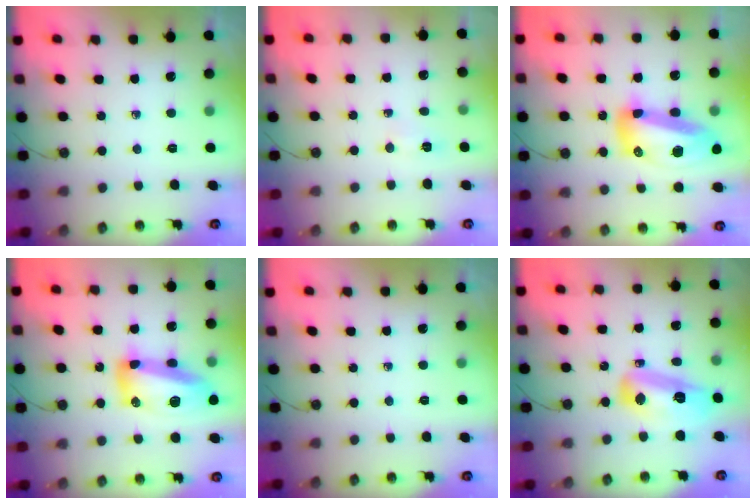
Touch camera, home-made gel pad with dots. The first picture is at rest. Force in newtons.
{"total": 2.9, "press": 2.7, "slide": 1.0}
{"total": 18.4, "press": 18.3, "slide": 1.8}
{"total": 17.0, "press": 16.7, "slide": 2.9}
{"total": 0.0}
{"total": 13.2, "press": 13.1, "slide": 1.3}